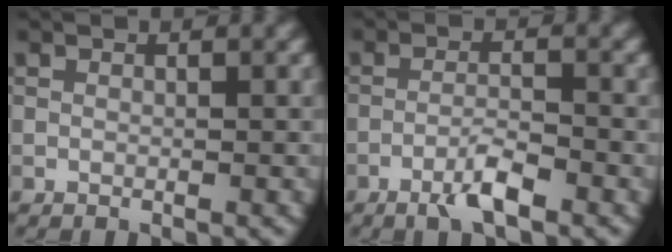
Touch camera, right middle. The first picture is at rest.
{"total": 2.9, "force": [-1.9, 0.5, 2.2], "torque": [-0.044, 0.005, -0.040]}